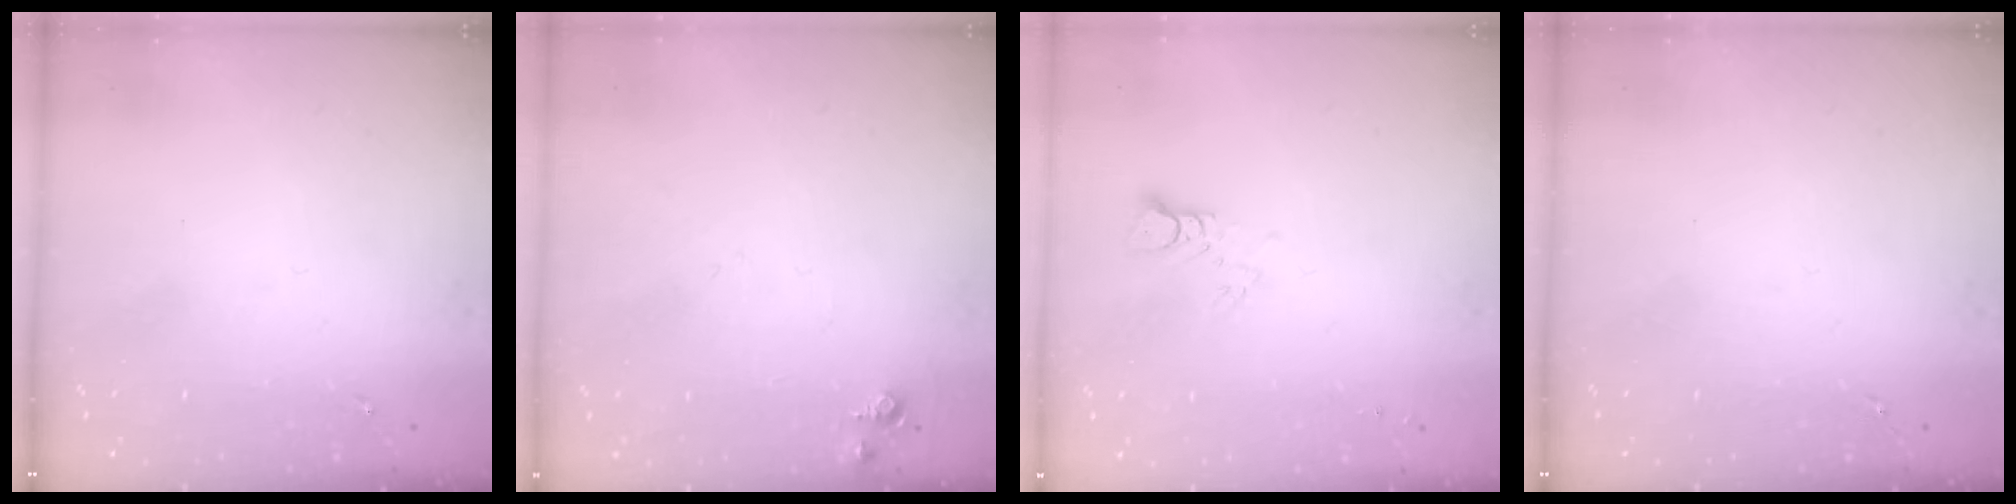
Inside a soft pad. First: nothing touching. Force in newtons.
{"total": 4.2, "press": 4.2, "slide": 0.6}
{"total": 2.9, "press": 2.9, "slide": 0.2}
{"total": 0.0}